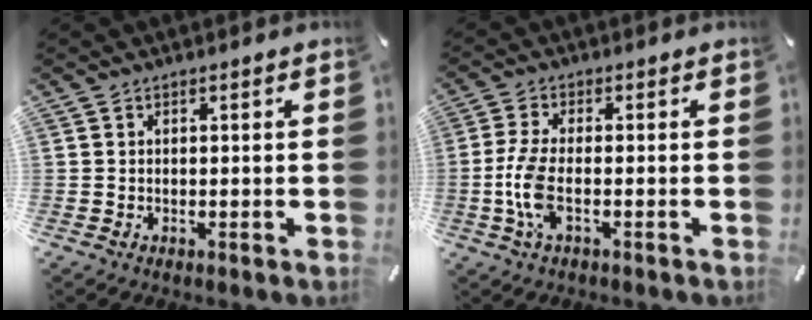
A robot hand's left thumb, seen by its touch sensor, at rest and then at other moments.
{"total": 7.5, "force": [-1.7, 2.3, 6.9], "torque": [-0.156, -0.014, -0.033]}